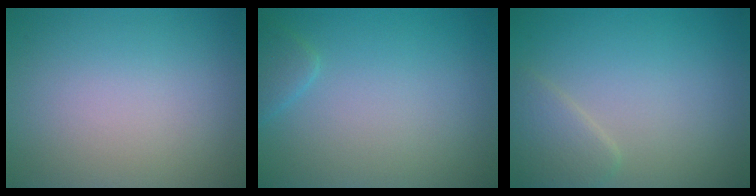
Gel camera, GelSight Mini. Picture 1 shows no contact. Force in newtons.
{"total": 1.4, "press": 1.4, "slide": 0.1}
{"total": 2.2, "press": 2.2, "slide": 0.1}